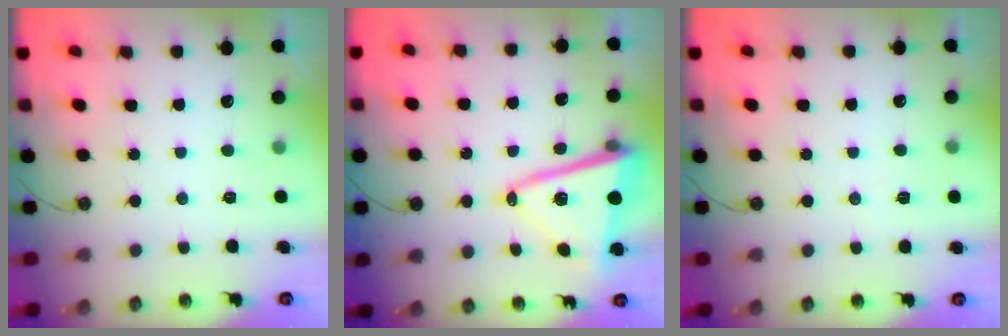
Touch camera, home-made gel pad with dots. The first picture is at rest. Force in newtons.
{"total": 15.1, "press": 15.0, "slide": 1.8}
{"total": 4.9, "press": 3.8, "slide": 3.1}